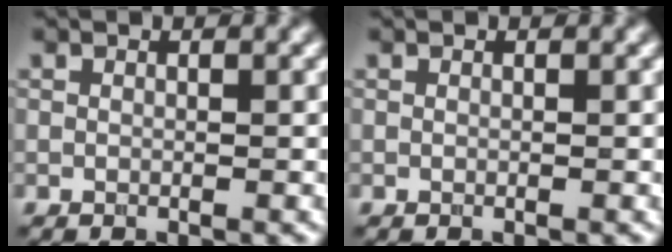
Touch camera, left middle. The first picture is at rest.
{"total": 0.0}